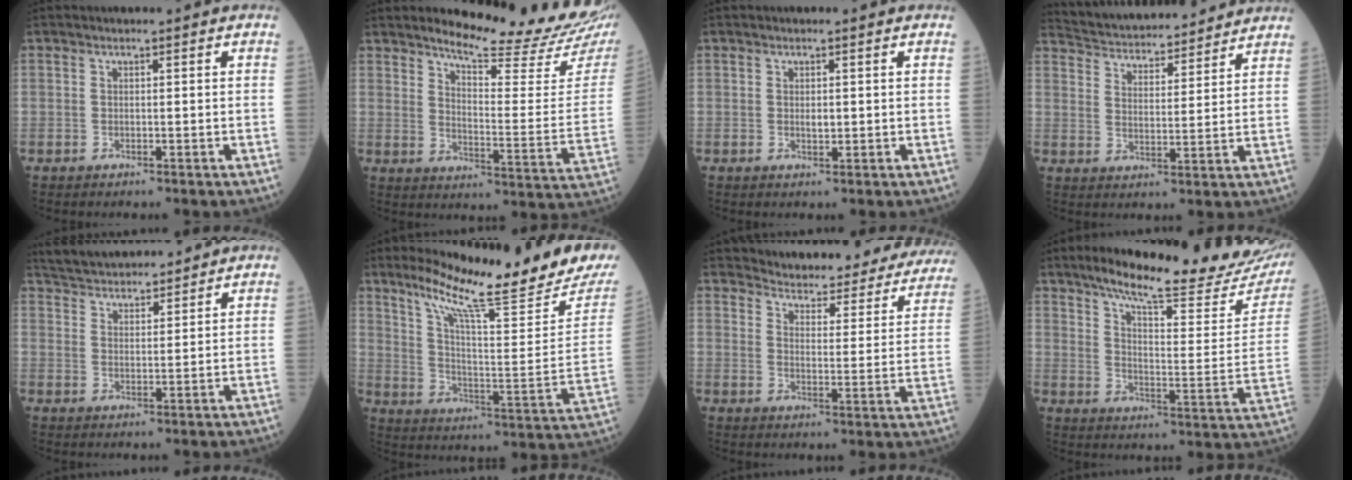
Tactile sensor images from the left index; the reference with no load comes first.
{"total": 17.8, "force": [16.2, 0.8, 7.3], "torque": [-0.109, -0.099, 0.200]}
{"total": 1.2, "force": [0.2, 0.6, 1.0], "torque": [-0.017, -0.002, 0.004]}
{"total": 16.9, "force": [16.0, 2.7, 4.6], "torque": [-0.078, 0.027, 0.238]}
{"total": 11.6, "force": [11.0, 2.0, 3.0], "torque": [-0.059, 0.032, 0.179]}
{"total": 20.6, "force": [17.8, 0.0, 10.4], "torque": [-0.170, -0.073, 0.251]}
{"total": 25.1, "force": [22.5, 3.6, 10.5], "torque": [-0.140, -0.077, 0.275]}
{"total": 24.4, "force": [20.4, 2.8, 13.1], "torque": [-0.190, -0.058, 0.264]}